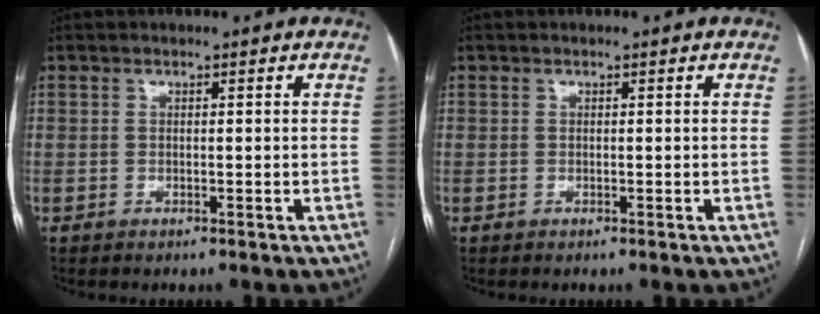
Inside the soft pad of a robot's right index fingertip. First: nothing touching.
{"total": 0.0}